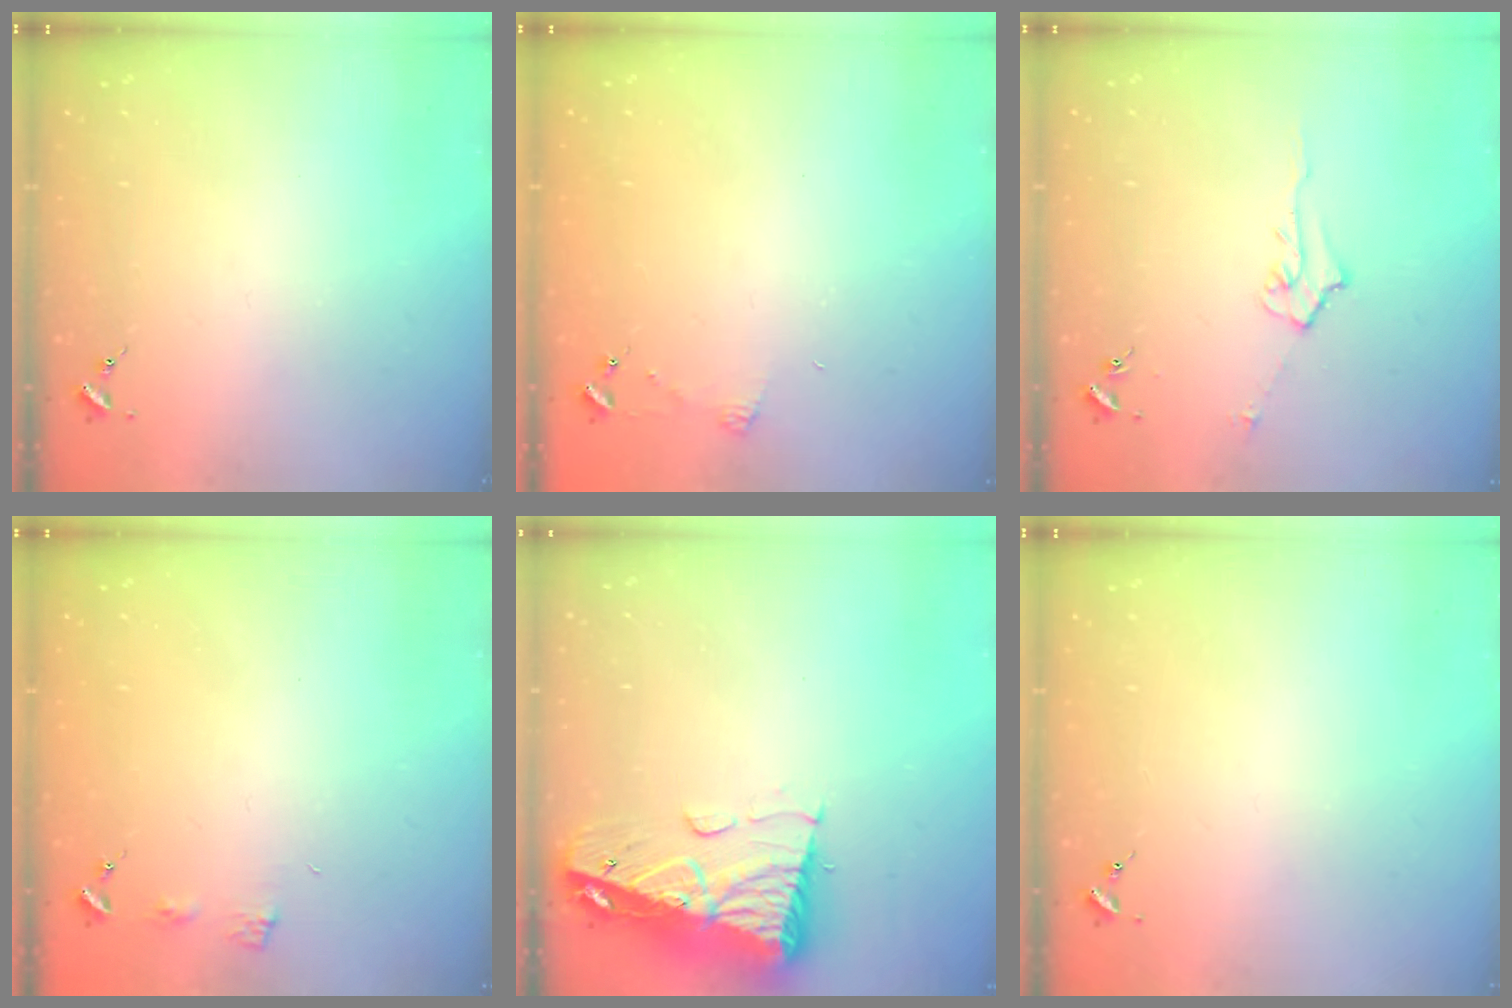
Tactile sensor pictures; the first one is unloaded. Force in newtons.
{"total": 3.9, "press": 3.9, "slide": 0.4}
{"total": 5.1, "press": 5.0, "slide": 0.6}
{"total": 3.9, "press": 3.9, "slide": 0.4}
{"total": 14.6, "press": 14.6, "slide": 1.6}
{"total": 0.0}